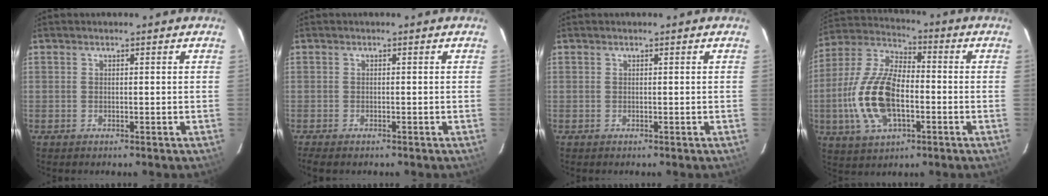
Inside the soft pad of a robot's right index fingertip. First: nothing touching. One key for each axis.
{"total": 3.1, "fx": -2.5, "fy": 0.7, "fz": 1.7, "tx": -0.040, "ty": -0.017, "tz": -0.045}
{"total": 0.0}
{"total": 16.8, "fx": -3.7, "fy": 8.4, "fz": 14.1, "tx": -0.306, "ty": 0.003, "tz": -0.068}